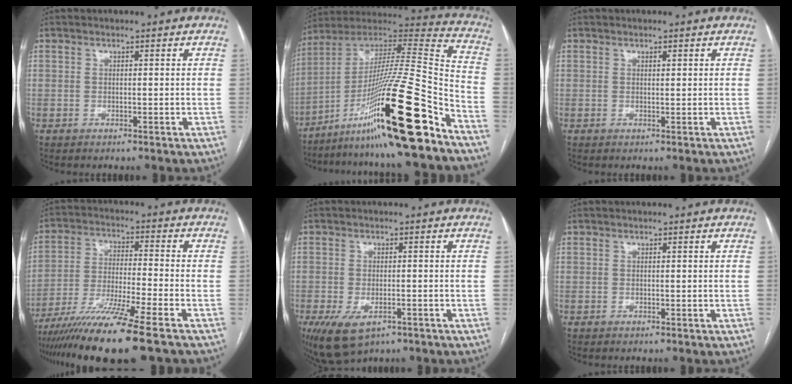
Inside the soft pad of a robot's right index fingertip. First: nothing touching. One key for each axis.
{"total": 26.1, "fx": -15.5, "fy": 0.3, "fz": 21.0, "tx": -0.335, "ty": -0.016, "tz": -0.266}
{"total": 0.5, "fx": 0.3, "fy": 0.1, "fz": 0.4, "tx": -0.009, "ty": -0.001, "tz": 0.005}
{"total": 14.3, "fx": -10.6, "fy": -1.1, "fz": 9.6, "tx": -0.182, "ty": -0.040, "tz": -0.183}
{"total": 7.4, "fx": -4.0, "fy": 3.6, "fz": 5.0, "tx": -0.090, "ty": -0.010, "tz": -0.059}
{"total": 0.0}